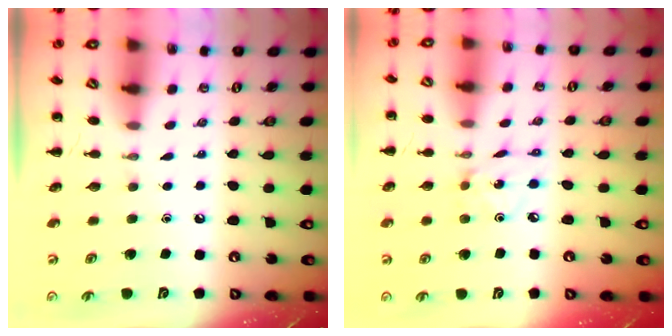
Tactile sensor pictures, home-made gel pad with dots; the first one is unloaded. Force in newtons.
{"total": 2.2, "press": 2.2, "slide": 0.4}